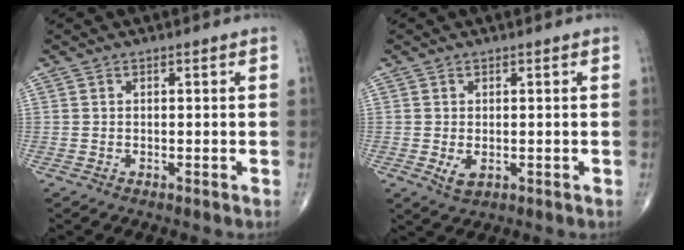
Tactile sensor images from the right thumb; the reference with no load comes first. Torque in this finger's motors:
{"motor_torque": [-0.25, 0.22, 0.29, -0.01, 0.11]}